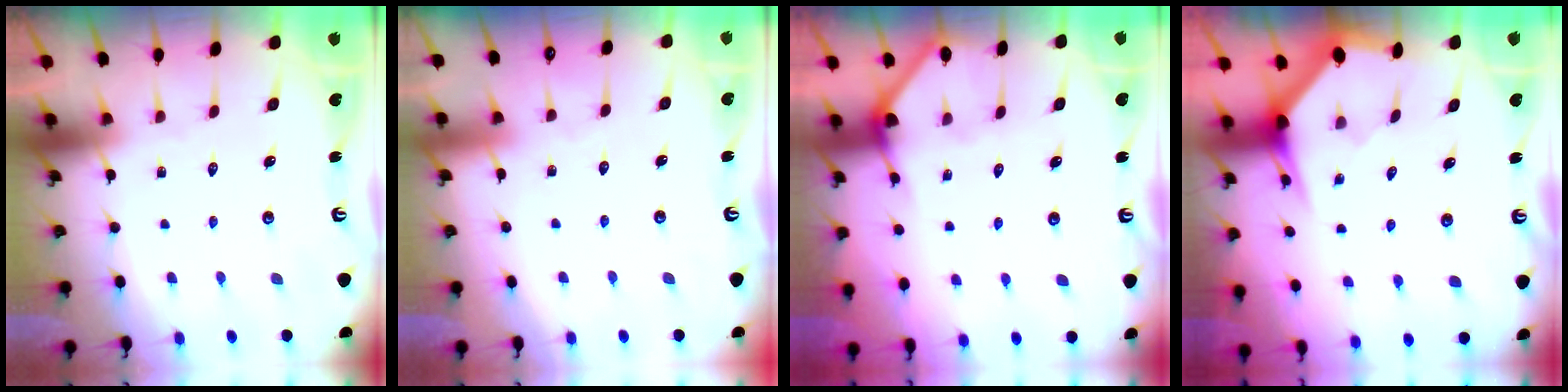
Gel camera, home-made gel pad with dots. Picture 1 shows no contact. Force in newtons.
{"total": 2.6, "press": 2.6, "slide": 0.3}
{"total": 3.4, "press": 3.4, "slide": 0.3}
{"total": 4.7, "press": 4.6, "slide": 0.5}